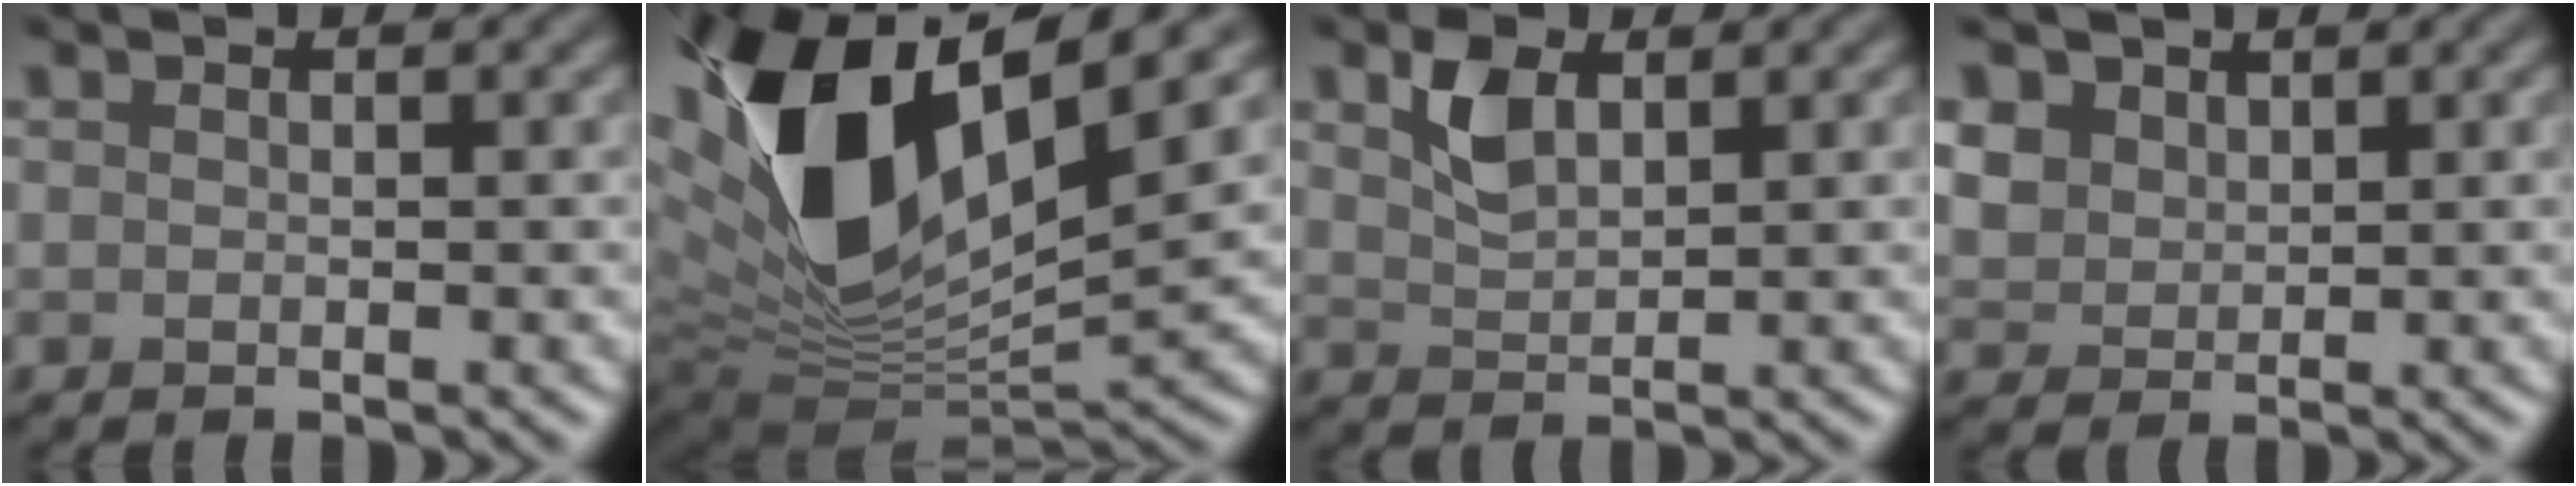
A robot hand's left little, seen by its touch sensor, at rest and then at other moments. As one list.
[{"total": 16.7, "force": [5.0, 8.3, 13.5], "torque": [-0.298, 0.005, 0.091]}, {"total": 3.0, "force": [1.6, 1.7, 2.0], "torque": [-0.046, 0.003, 0.035]}, {"total": 3.7, "force": [1.9, 2.8, 1.5], "torque": [-0.061, 0.001, 0.042]}]